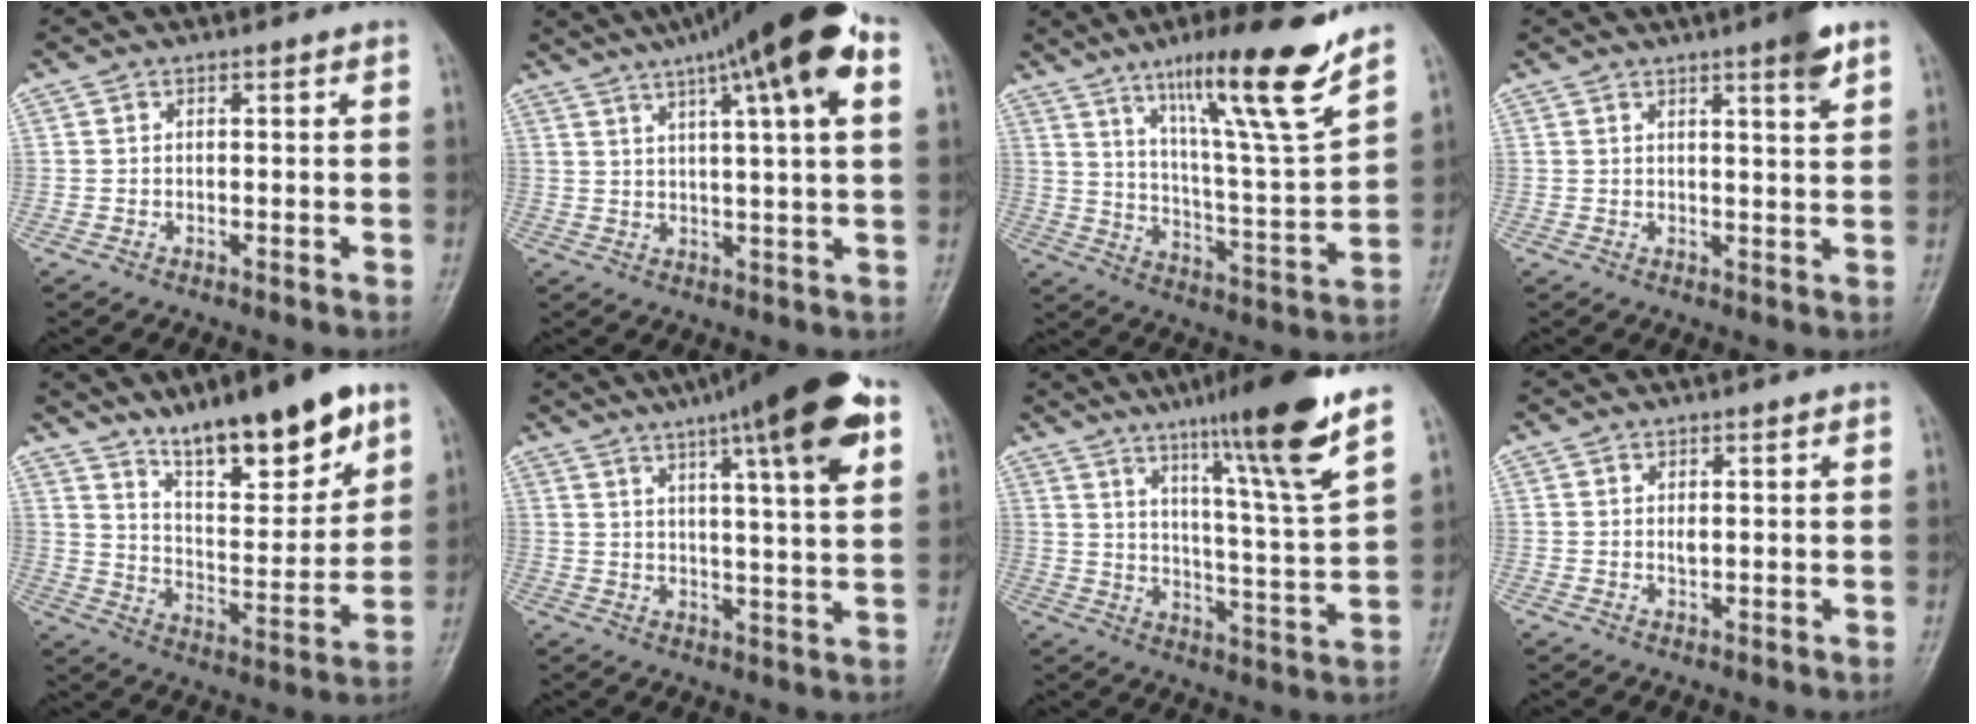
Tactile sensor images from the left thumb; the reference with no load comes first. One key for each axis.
{"total": 18.2, "fx": 8.9, "fy": 2.8, "fz": 15.7, "tx": -0.238, "ty": 0.014, "tz": 0.129}
{"total": 19.3, "fx": 13.0, "fy": 1.3, "fz": 14.2, "tx": -0.205, "ty": -0.073, "tz": 0.212}
{"total": 4.9, "fx": 3.0, "fy": 0.4, "fz": 3.8, "tx": -0.048, "ty": -0.019, "tz": 0.041}
{"total": 18.3, "fx": 12.2, "fy": 5.5, "fz": 12.5, "tx": -0.158, "ty": -0.070, "tz": 0.210}
{"total": 19.4, "fx": 9.8, "fy": 3.1, "fz": 16.5, "tx": -0.244, "ty": 0.003, "tz": 0.138}
{"total": 17.3, "fx": 11.2, "fy": 0.2, "fz": 13.2, "tx": -0.193, "ty": -0.059, "tz": 0.173}
{"total": 1.0, "fx": 0.4, "fy": 0.5, "fz": 0.8, "tx": -0.015, "ty": -0.004, "tz": 0.008}